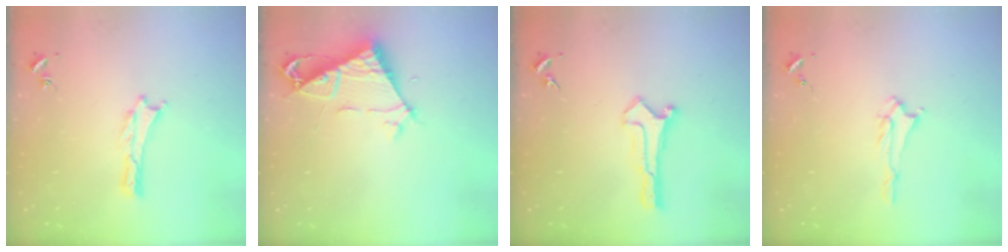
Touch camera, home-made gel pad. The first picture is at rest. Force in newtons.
{"total": 7.0, "press": 7.0, "slide": 0.5}
{"total": 0.0}
{"total": 1.4, "press": 1.3, "slide": 0.2}